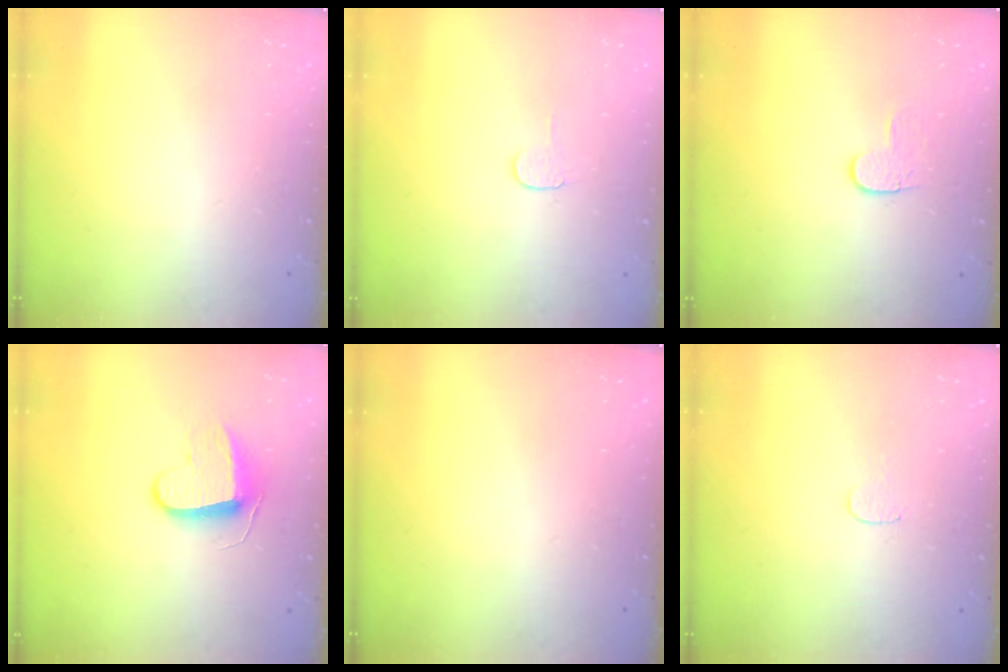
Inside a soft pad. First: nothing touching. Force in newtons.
{"total": 4.0, "press": 3.9, "slide": 0.5}
{"total": 4.0, "press": 3.9, "slide": 0.5}
{"total": 8.9, "press": 8.9, "slide": 0.1}
{"total": 0.0}
{"total": 3.4, "press": 3.4, "slide": 0.2}